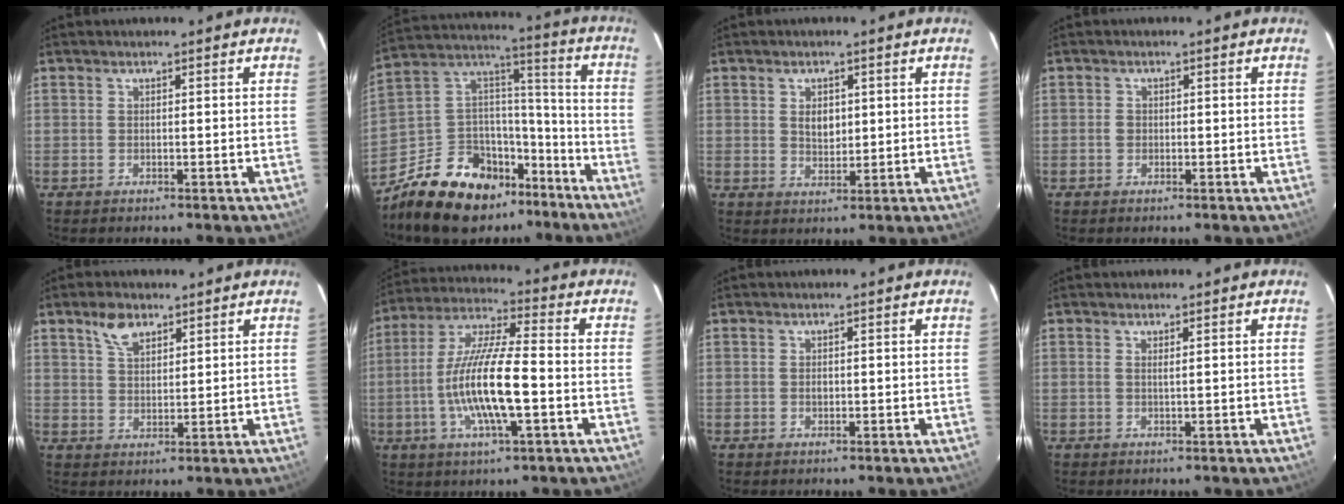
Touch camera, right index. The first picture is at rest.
{"total": 20.6, "force": [-13.7, 12.4, 9.2], "torque": [-0.212, 0.064, -0.207]}
{"total": 3.7, "force": [0.8, 2.5, 2.5], "torque": [-0.040, 0.003, 0.016]}
{"total": 1.1, "force": [-0.3, 1.1, 0.3], "torque": [-0.003, 0.003, -0.005]}
{"total": 5.2, "force": [3.3, 2.8, 2.9], "torque": [-0.047, 0.010, 0.062]}
{"total": 15.1, "force": [-3.4, 2.8, 14.4], "torque": [-0.284, -0.002, -0.066]}
{"total": 1.0, "force": [-0.1, 0.8, 0.6], "torque": [-0.009, 0.002, -0.002]}
{"total": 0.7, "force": [0.3, -0.1, 0.7], "torque": [-0.014, 0.002, 0.004]}